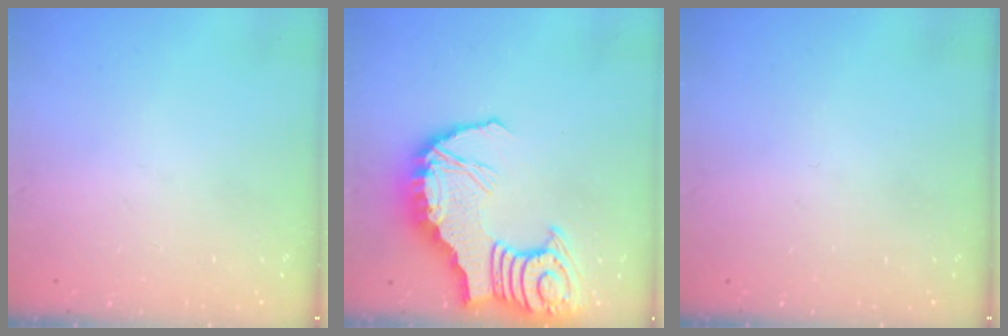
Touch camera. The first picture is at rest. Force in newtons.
{"total": 18.2, "press": 18.1, "slide": 2.2}
{"total": 0.0}